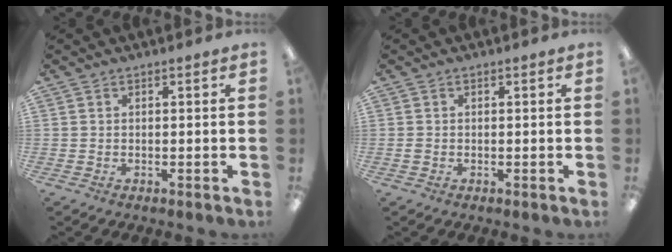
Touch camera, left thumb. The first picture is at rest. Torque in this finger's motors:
{"motor_torque": [-0.14, 0.05, 0.07, -0.06, 0.04]}